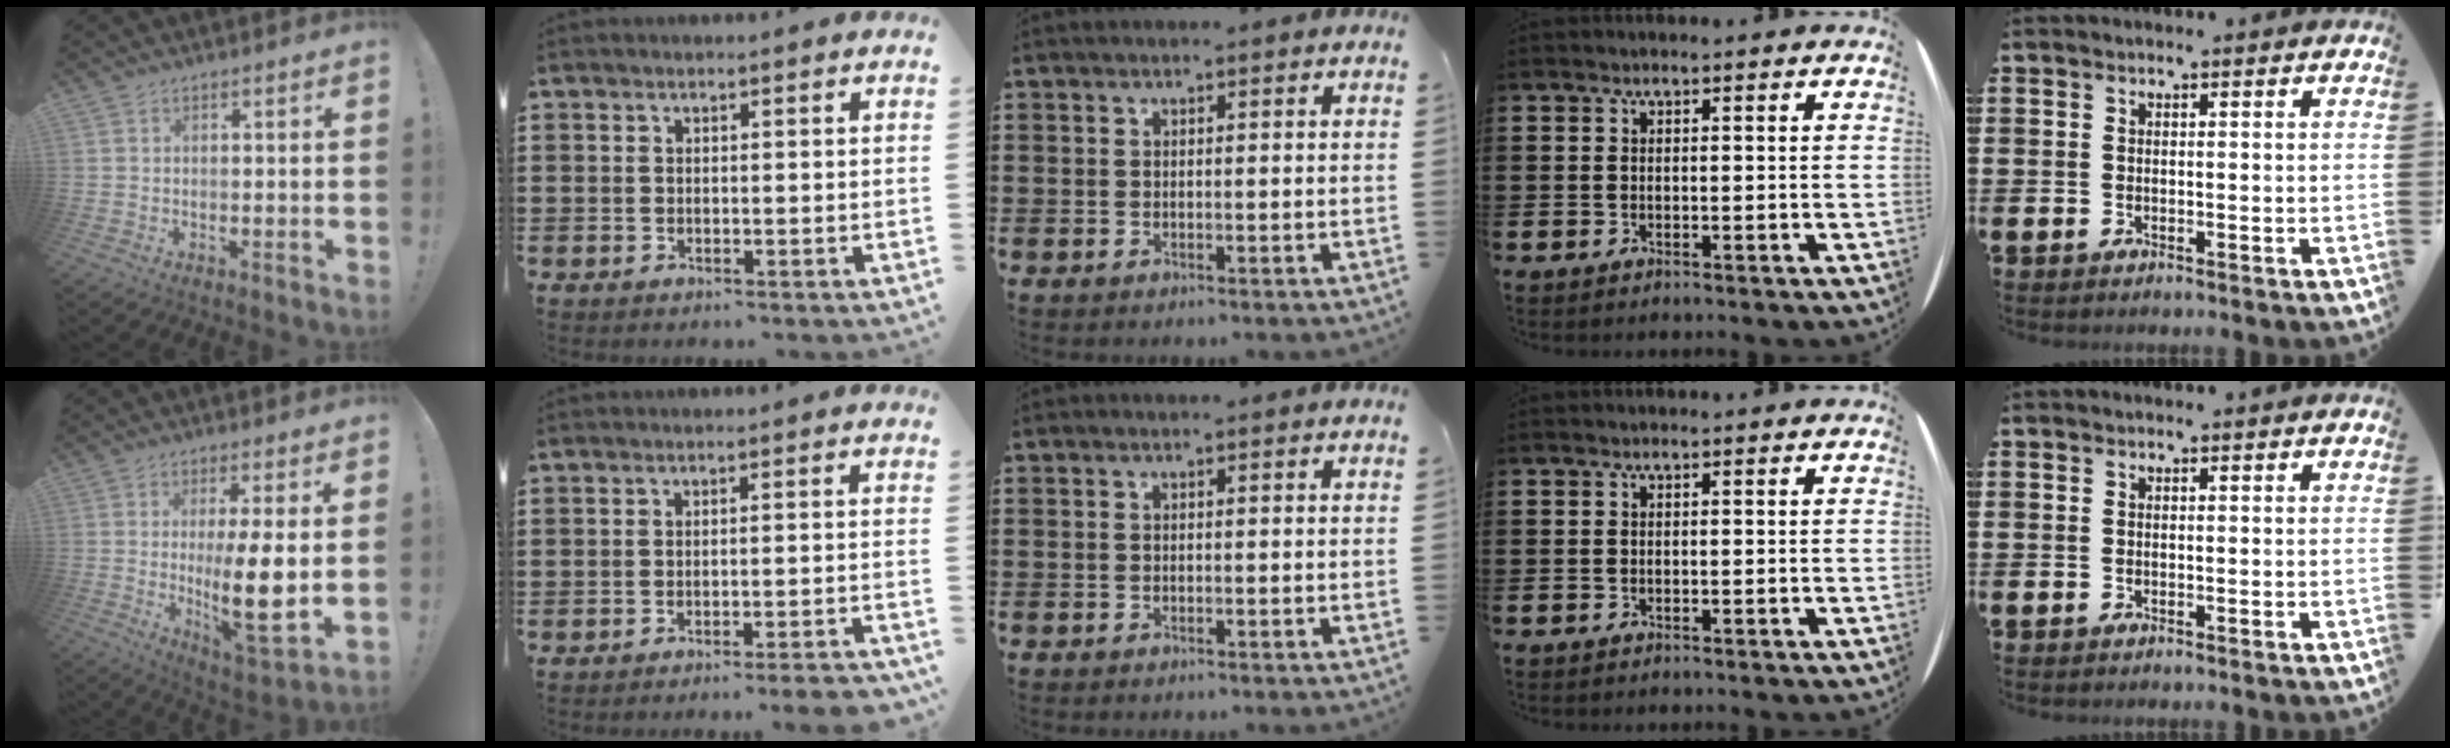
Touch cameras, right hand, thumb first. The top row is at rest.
{"thumb": {"total": 14.0, "force": [0.3, 3.5, 13.6], "torque": [-0.208, -0.023, 0.007]}, "index": {"total": 2.9, "force": [-2.6, -0.2, 1.3], "torque": [-0.023, -0.004, -0.051]}}